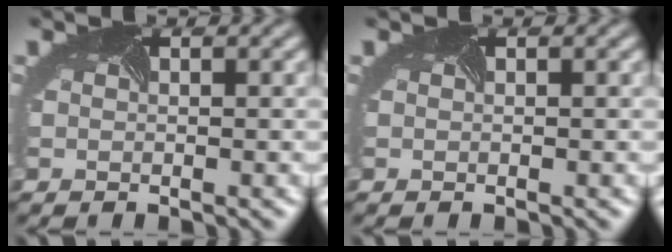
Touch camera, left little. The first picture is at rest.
{"total": 0.0}